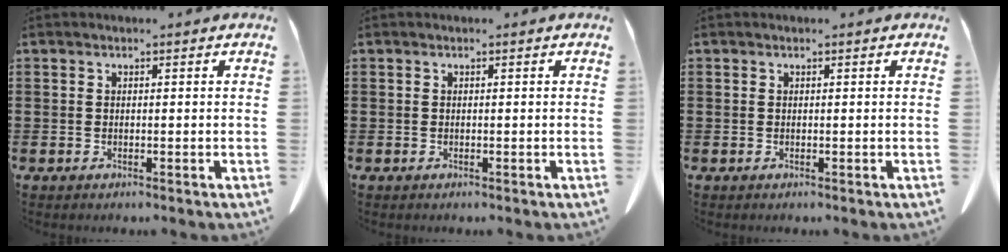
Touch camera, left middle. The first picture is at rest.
{"total": 0.0}
{"total": 0.0}